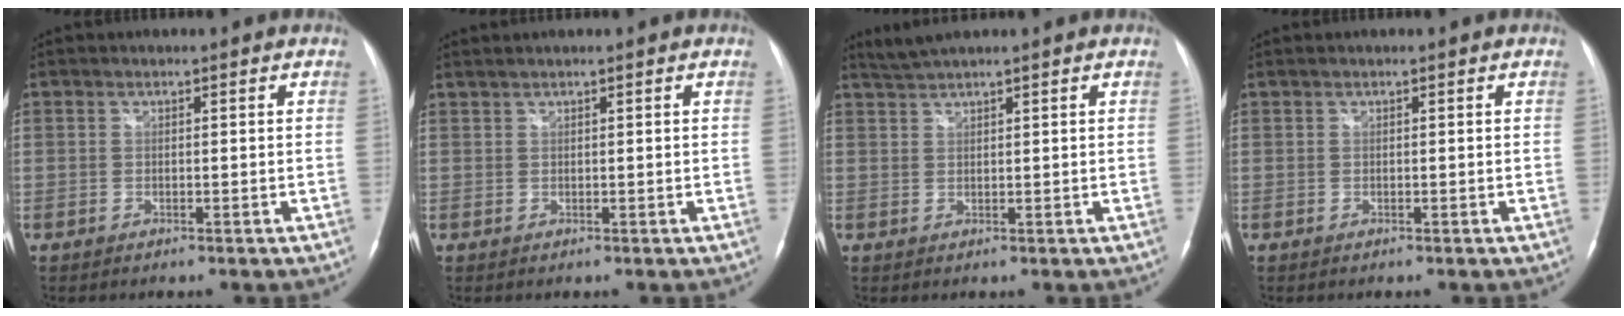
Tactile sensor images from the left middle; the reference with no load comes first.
{"total": 0.8, "force": [0.8, -0.1, 0.2], "torque": [-0.007, 0.008, 0.020]}
{"total": 2.4, "force": [2.3, -0.5, 0.8], "torque": [-0.021, 0.013, 0.049]}
{"total": 0.0}